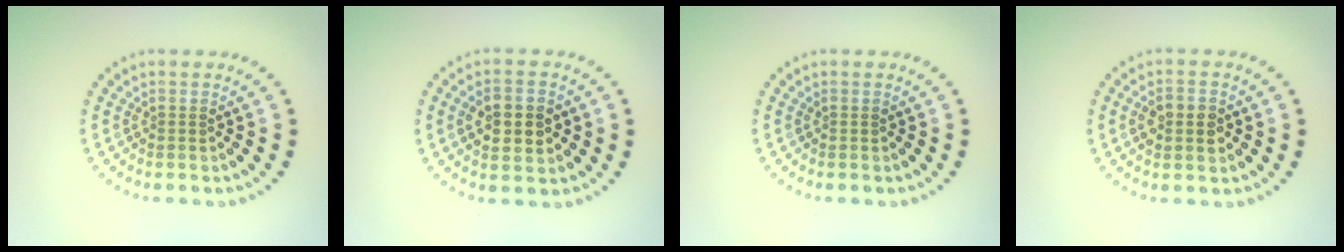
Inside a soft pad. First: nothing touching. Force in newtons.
{"total": 4.4, "press": 4.4, "slide": 0.1}
{"total": 0.0}
{"total": 2.8, "press": 2.8, "slide": 0.1}